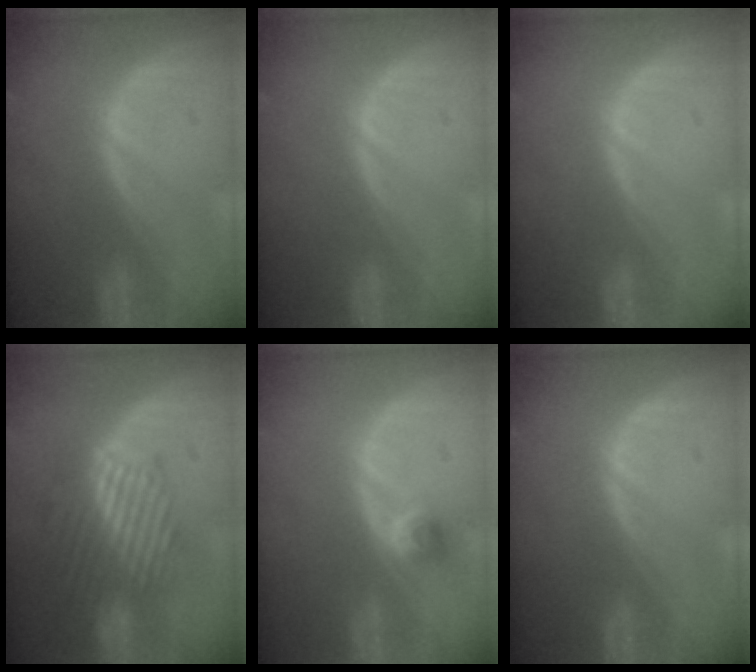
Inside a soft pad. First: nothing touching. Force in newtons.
{"total": 0.0}
{"total": 0.0}
{"total": 9.5, "press": 8.1, "slide": 4.9}
{"total": 2.4, "press": 2.1, "slide": 1.2}
{"total": 0.0}